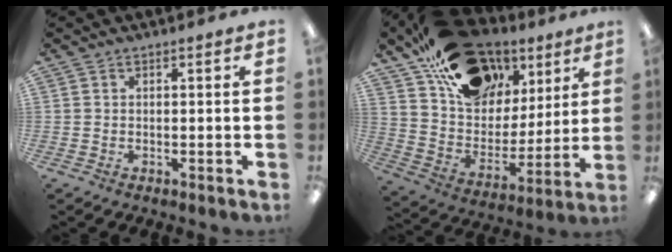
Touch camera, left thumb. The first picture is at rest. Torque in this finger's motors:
{"motor_torque": [2.45, 2.56, 1.55, -1.21, 0.25]}